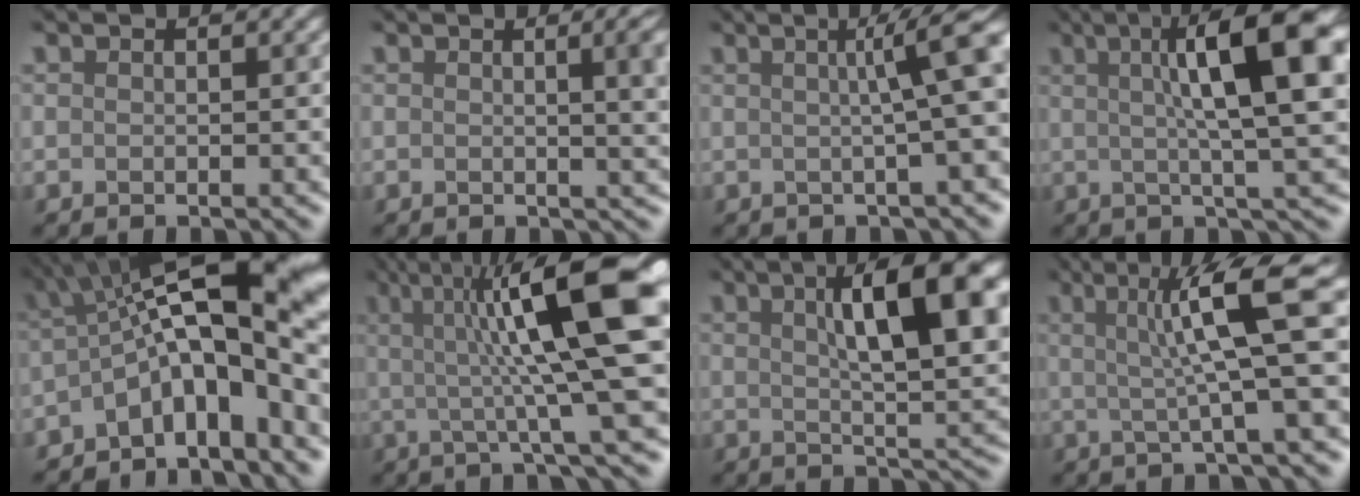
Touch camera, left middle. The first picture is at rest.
{"total": 6.3, "force": [0.9, 2.8, 5.6], "torque": [-0.021, 0.035, -0.002]}
{"total": 5.2, "force": [0.9, 0.2, 5.2], "torque": [-0.070, 0.014, 0.019]}
{"total": 10.9, "force": [2.8, 1.8, 10.4], "torque": [-0.129, 0.022, 0.052]}
{"total": 11.4, "force": [-1.7, 3.3, 10.8], "torque": [-0.164, 0.032, -0.024]}
{"total": 11.2, "force": [2.3, 1.8, 10.8], "torque": [-0.165, 0.018, 0.048]}
{"total": 9.8, "force": [3.1, 1.9, 9.1], "torque": [-0.119, 0.013, 0.058]}
{"total": 6.6, "force": [1.7, 0.5, 6.4], "torque": [-0.103, 0.016, 0.035]}